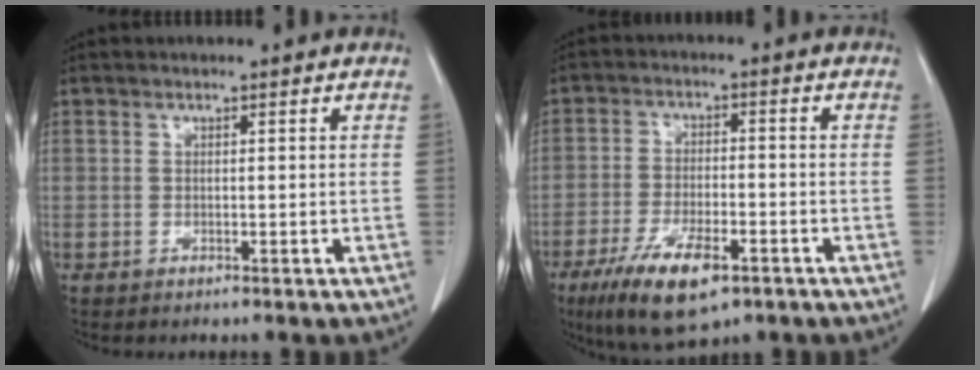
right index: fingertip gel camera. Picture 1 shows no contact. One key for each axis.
{"total": 10.9, "fx": -6.2, "fy": 3.5, "fz": 8.3, "tx": -0.152, "ty": -0.017, "tz": -0.100}